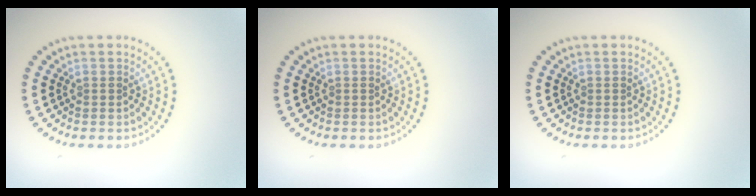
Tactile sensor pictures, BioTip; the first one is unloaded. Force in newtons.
{"total": 0.0}
{"total": 0.0}